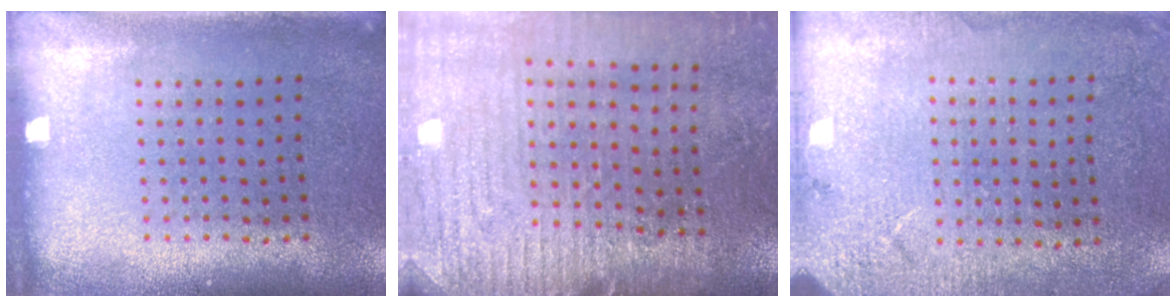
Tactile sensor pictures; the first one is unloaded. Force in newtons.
{"total": 3.0, "press": 3.0, "slide": 0.4}
{"total": 2.6, "press": 2.6, "slide": 0.4}